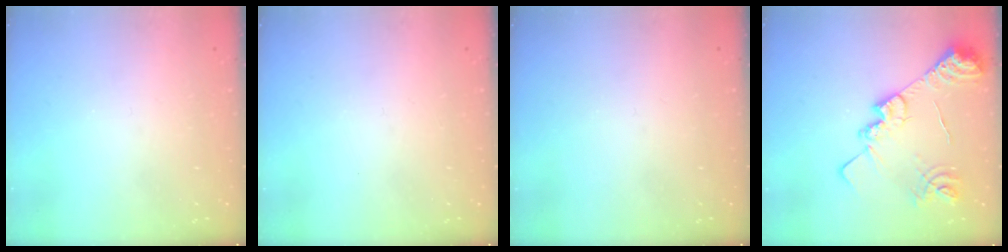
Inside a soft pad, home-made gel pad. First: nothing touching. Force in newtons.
{"total": 0.0}
{"total": 0.0}
{"total": 18.5, "press": 18.4, "slide": 1.4}